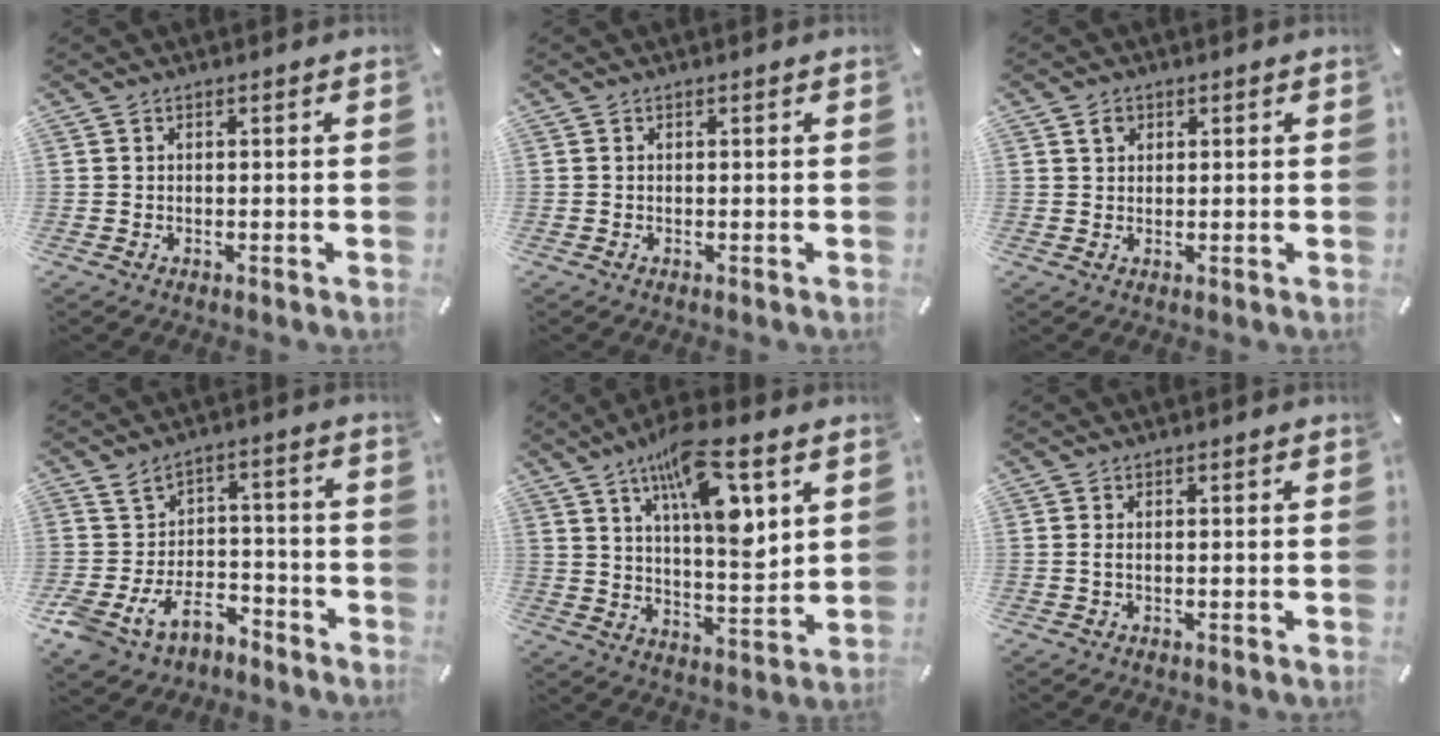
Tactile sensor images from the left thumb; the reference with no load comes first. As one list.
[{"total": 0.0}, {"total": 2.0, "force": [0.9, 1.6, 0.6], "torque": [-0.006, 0.001, 0.015]}, {"total": 10.3, "force": [-4.1, 7.5, 5.7], "torque": [-0.098, 0.028, -0.074]}, {"total": 15.5, "force": [8.6, 4.9, 12.0], "torque": [-0.214, -0.038, 0.140]}, {"total": 0.8, "force": [0.0, 0.2, 0.8], "torque": [-0.017, 0.000, -0.001]}]